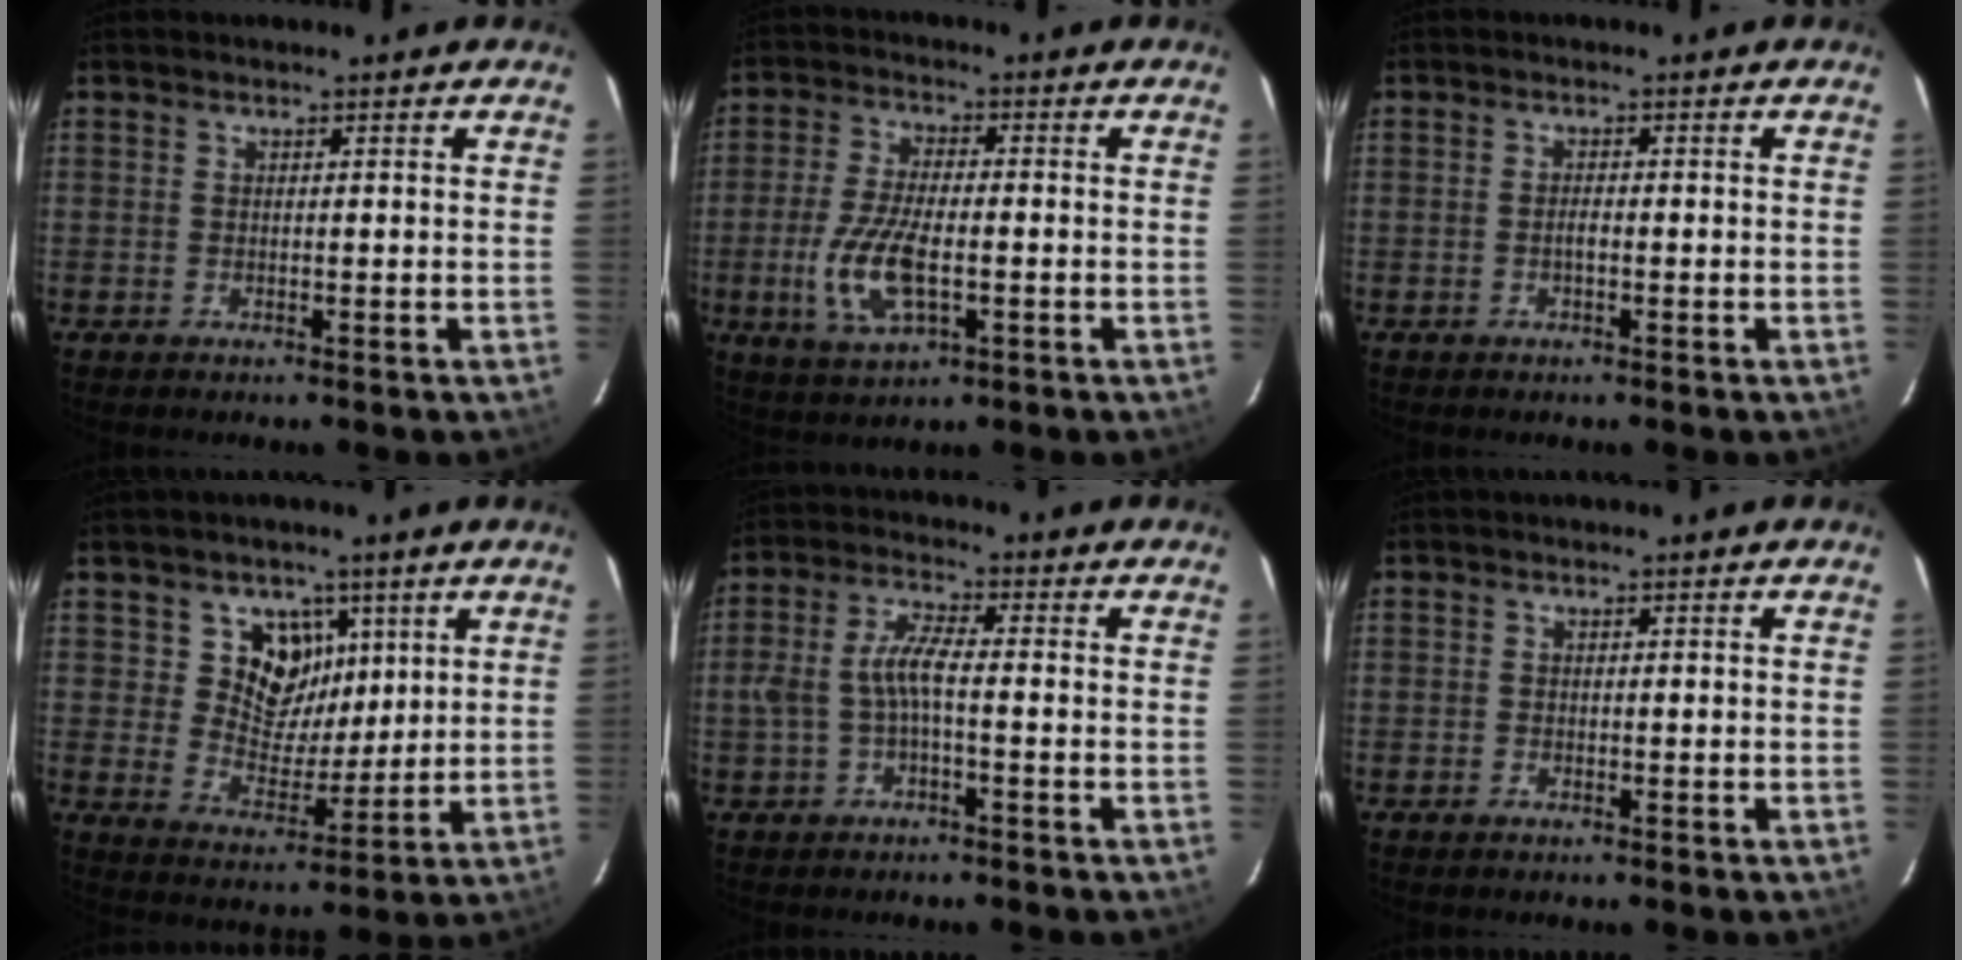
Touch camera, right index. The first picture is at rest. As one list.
[{"total": 10.9, "force": [-2.7, 4.6, 9.5], "torque": [-0.205, -0.007, -0.049]}, {"total": 1.1, "force": [-0.5, 0.4, 0.9], "torque": [-0.019, 0.000, -0.008]}, {"total": 8.9, "force": [3.8, 7.4, 3.1], "torque": [-0.050, -0.013, 0.069]}, {"total": 5.3, "force": [-1.4, 1.4, 4.9], "torque": [-0.109, 0.012, -0.024]}, {"total": 0.6, "force": [-0.5, 0.3, 0.0], "torque": [0.000, -0.001, -0.010]}]